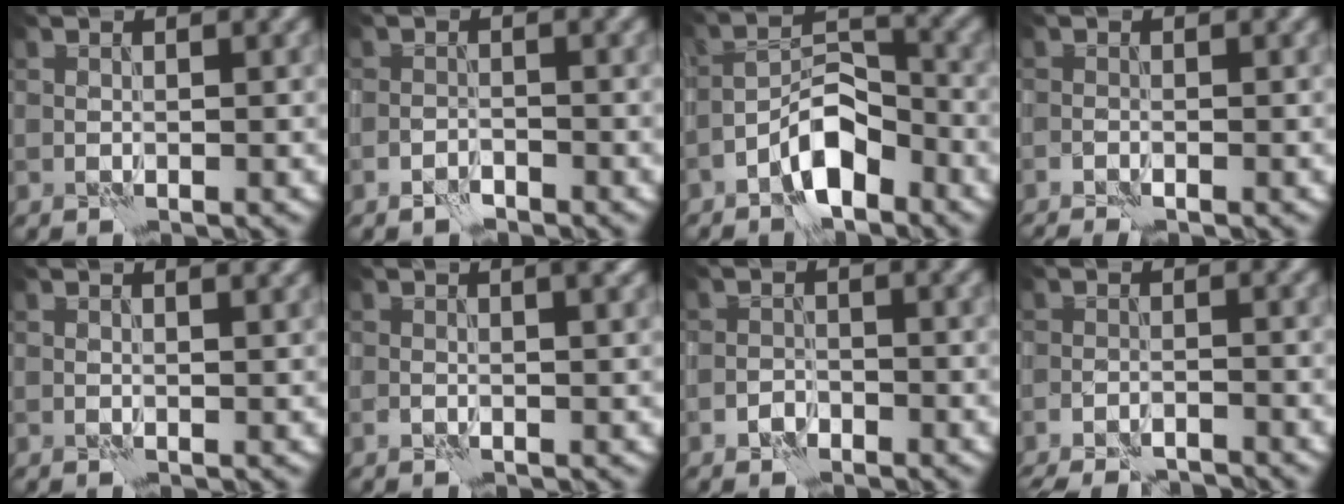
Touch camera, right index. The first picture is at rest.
{"total": 1.7, "force": [-1.3, 0.6, 0.7], "torque": [-0.010, 0.003, -0.028]}
{"total": 5.4, "force": [-3.3, 2.2, 3.6], "torque": [-0.056, 0.015, -0.066]}
{"total": 2.2, "force": [-1.9, 0.3, 1.1], "torque": [-0.033, -0.002, -0.032]}
{"total": 1.7, "force": [1.2, 0.4, 1.1], "torque": [-0.014, 0.000, 0.011]}
{"total": 1.8, "force": [0.3, 0.5, 1.7], "torque": [-0.023, 0.001, 0.001]}
{"total": 1.3, "force": [-1.0, 0.8, 0.4], "torque": [-0.004, 0.005, -0.021]}
{"total": 4.9, "force": [-4.5, 1.0, 1.8], "torque": [-0.032, -0.005, -0.068]}